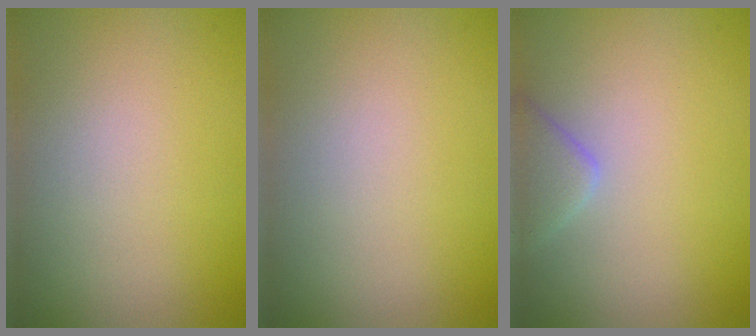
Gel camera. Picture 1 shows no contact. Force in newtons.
{"total": 0.0}
{"total": 2.1, "press": 2.1, "slide": 0.2}